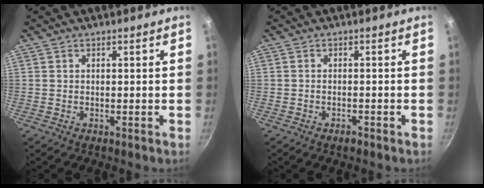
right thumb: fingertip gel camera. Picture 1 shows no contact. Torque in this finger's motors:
{"motor_torque": [-0.32, 0.23, -0.51, 0.14, 0.00]}